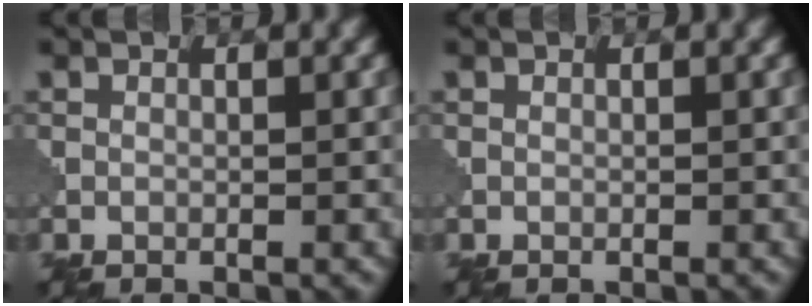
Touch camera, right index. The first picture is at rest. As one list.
[{"total": 0.0}]